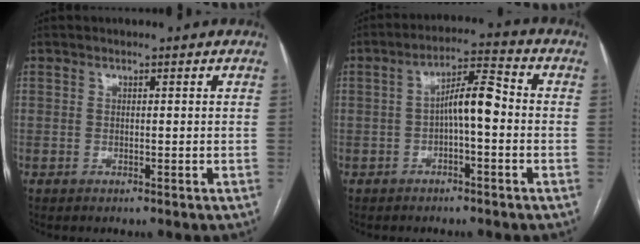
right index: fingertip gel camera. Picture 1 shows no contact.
{"total": 6.4, "force": [-0.8, 1.4, 6.2], "torque": [-0.106, 0.027, -0.015]}